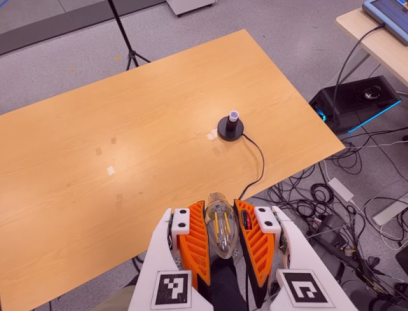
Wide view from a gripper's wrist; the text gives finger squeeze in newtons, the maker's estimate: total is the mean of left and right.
{"total": 18.3, "left": 19.1, "right": 17.5}